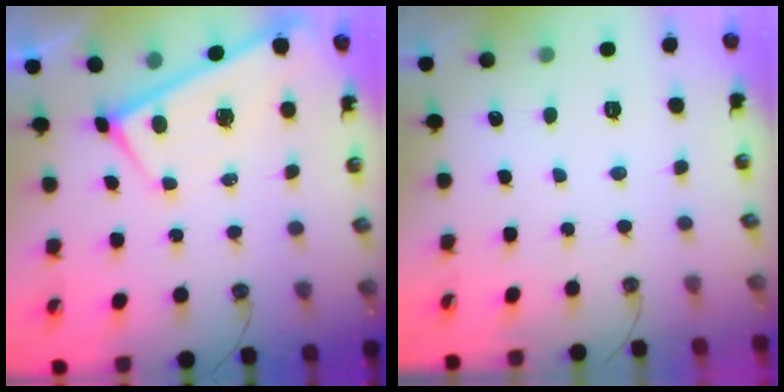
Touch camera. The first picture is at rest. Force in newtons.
{"total": 0.0}